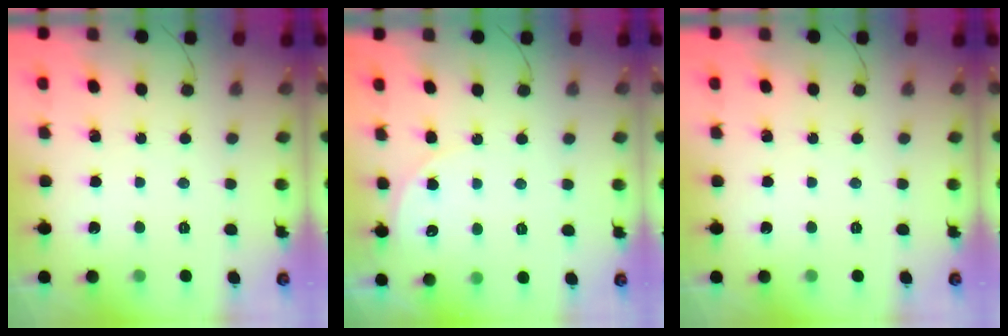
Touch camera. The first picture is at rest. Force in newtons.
{"total": 4.6, "press": 4.5, "slide": 0.5}
{"total": 0.0}